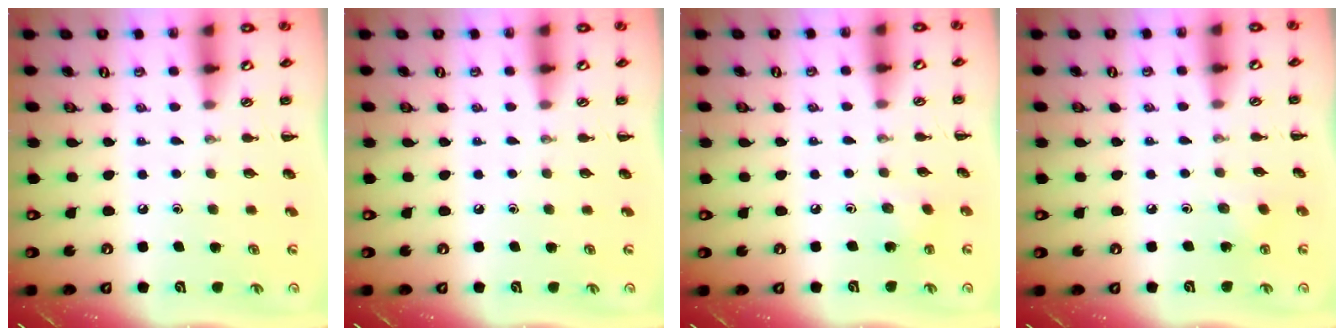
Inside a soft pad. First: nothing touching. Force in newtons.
{"total": 0.0}
{"total": 2.0, "press": 1.9, "slide": 0.7}
{"total": 2.6, "press": 2.4, "slide": 0.8}